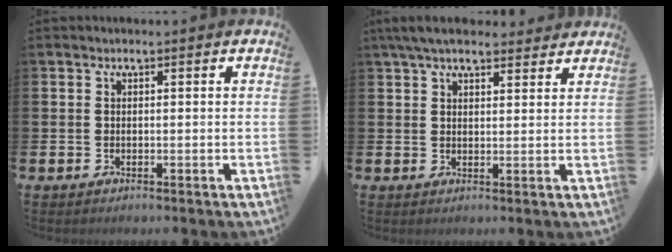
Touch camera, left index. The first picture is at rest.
{"total": 5.4, "force": [4.9, 1.5, 1.8], "torque": [-0.046, -0.012, 0.091]}